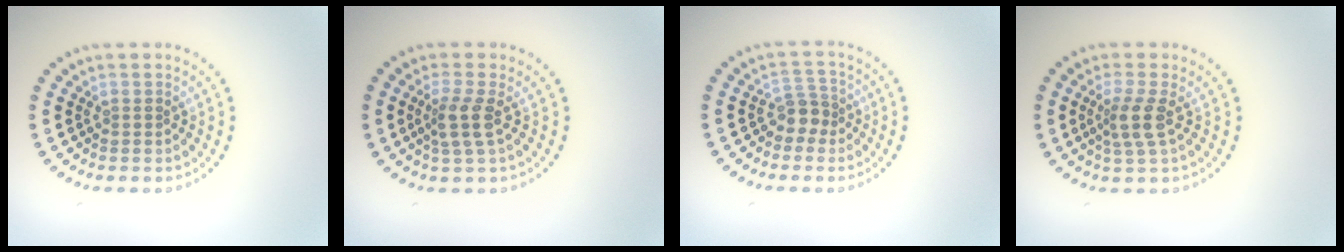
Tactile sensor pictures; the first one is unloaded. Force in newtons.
{"total": 2.4, "press": 2.0, "slide": 1.4}
{"total": 2.1, "press": 1.7, "slide": 1.3}
{"total": 2.7, "press": 2.1, "slide": 1.7}